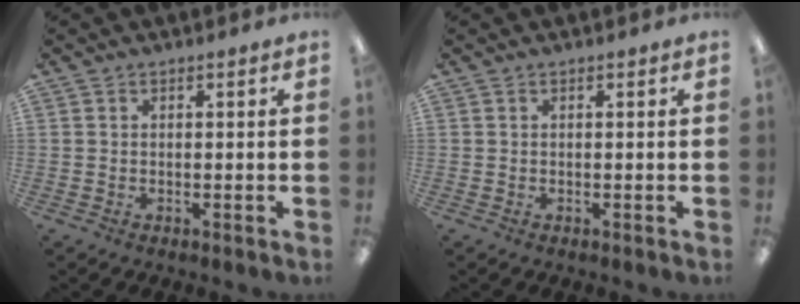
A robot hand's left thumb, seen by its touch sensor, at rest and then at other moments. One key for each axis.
{"total": 0.0}